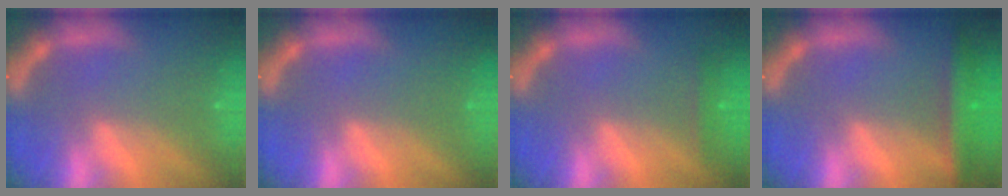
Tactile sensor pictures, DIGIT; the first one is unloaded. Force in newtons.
{"total": 0.0}
{"total": 1.4}
{"total": 4.5}